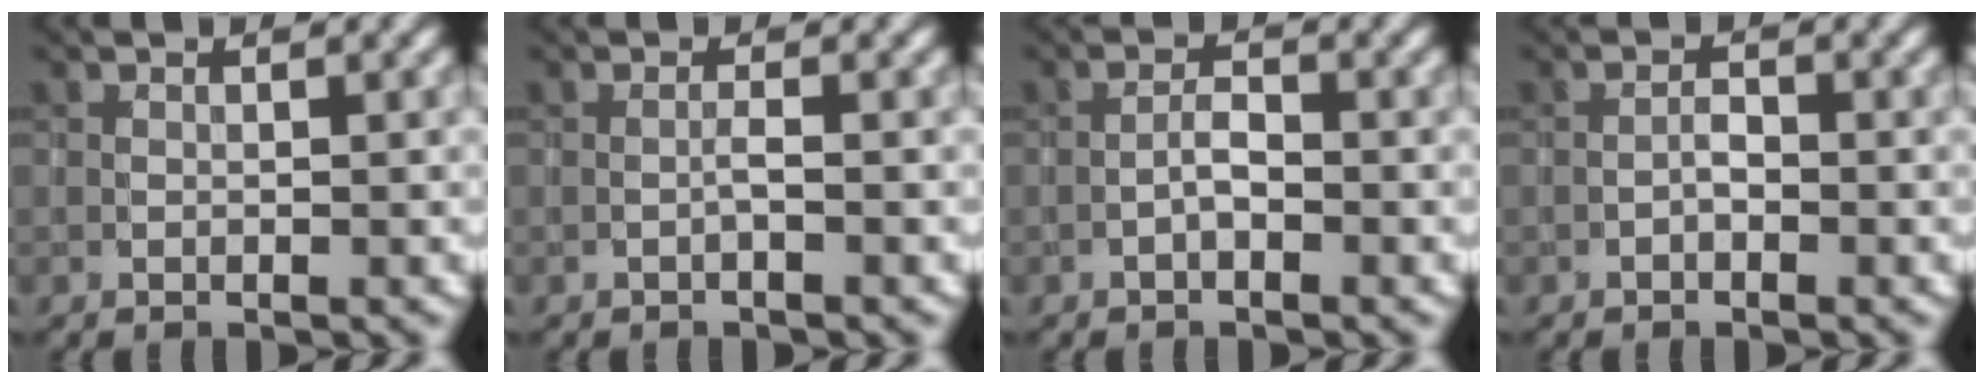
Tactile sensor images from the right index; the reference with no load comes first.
{"total": 0.7, "force": [-0.3, -0.1, 0.6], "torque": [-0.013, 0.003, -0.007]}
{"total": 1.5, "force": [-0.7, 0.4, 1.2], "torque": [-0.024, 0.006, -0.017]}
{"total": 1.1, "force": [-0.5, 0.5, 0.8], "torque": [-0.015, 0.003, -0.012]}